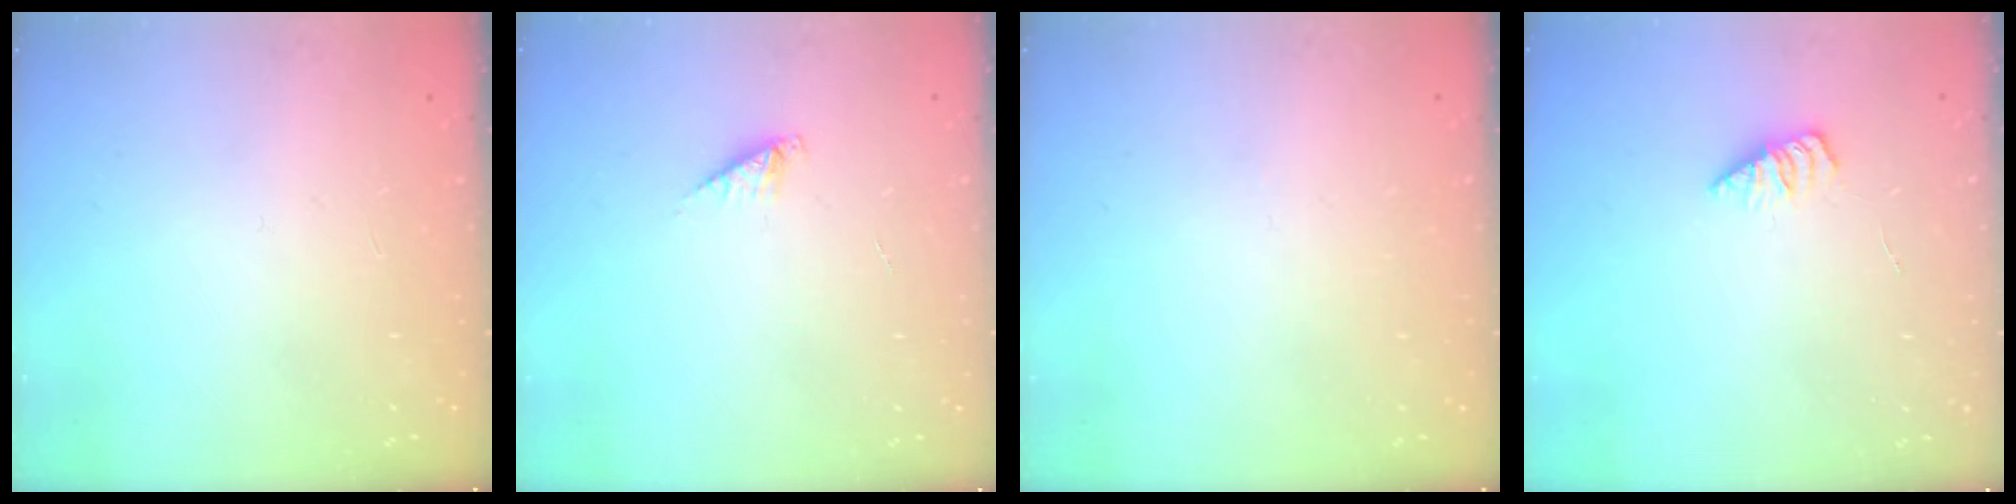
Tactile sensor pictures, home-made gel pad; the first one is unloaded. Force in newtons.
{"total": 3.3, "press": 3.2, "slide": 0.5}
{"total": 0.0}
{"total": 2.2, "press": 2.1, "slide": 0.3}